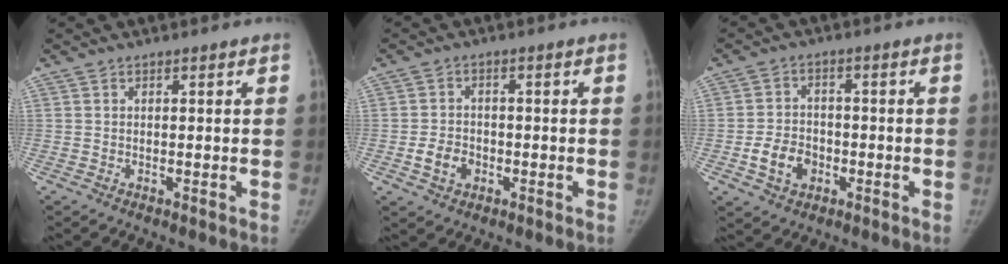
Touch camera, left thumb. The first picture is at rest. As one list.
[{"total": 4.5, "force": [-1.7, 3.6, 2.2], "torque": [-0.027, 0.013, -0.029]}, {"total": 6.8, "force": [-2.4, 5.3, 3.4], "torque": [-0.042, 0.016, -0.042]}]